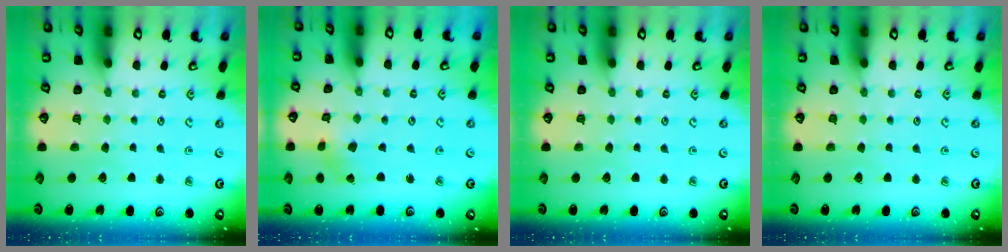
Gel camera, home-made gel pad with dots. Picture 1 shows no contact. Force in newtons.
{"total": 0.0}
{"total": 0.0}
{"total": 0.0}